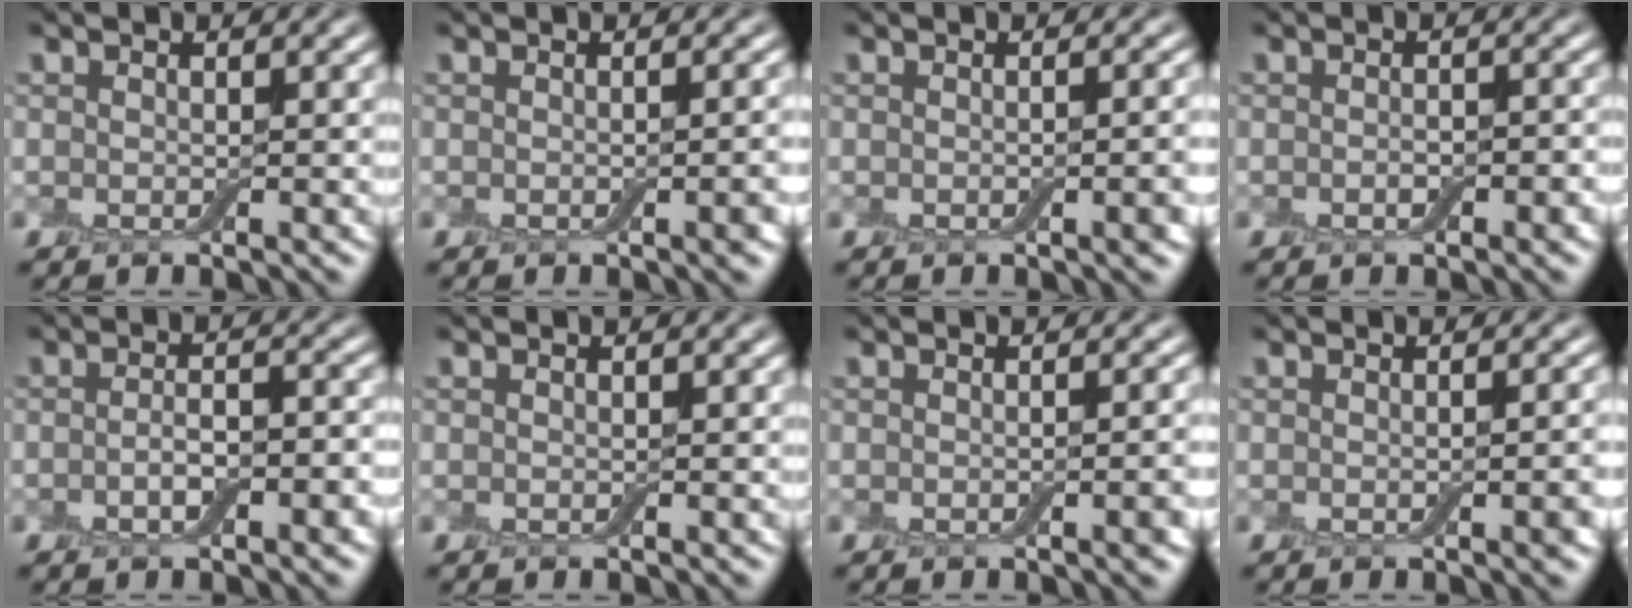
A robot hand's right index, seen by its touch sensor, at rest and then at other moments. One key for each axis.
{"total": 2.6, "fx": -0.4, "fy": 0.7, "fz": 2.5, "tx": -0.023, "ty": 0.002, "tz": -0.004}
{"total": 3.2, "fx": -0.6, "fy": 1.0, "fz": 3.0, "tx": -0.027, "ty": 0.001, "tz": -0.006}
{"total": 2.2, "fx": -0.7, "fy": 1.1, "fz": 1.8, "tx": -0.025, "ty": -0.001, "tz": -0.008}
{"total": 3.4, "fx": -1.0, "fy": 1.2, "fz": 3.0, "tx": -0.051, "ty": 0.002, "tz": -0.016}
{"total": 0.0}
{"total": 2.9, "fx": -0.5, "fy": 0.9, "fz": 2.7, "tx": -0.022, "ty": 0.003, "tz": -0.004}
{"total": 2.8, "fx": -0.5, "fy": 0.8, "fz": 2.7, "tx": -0.024, "ty": 0.002, "tz": -0.003}